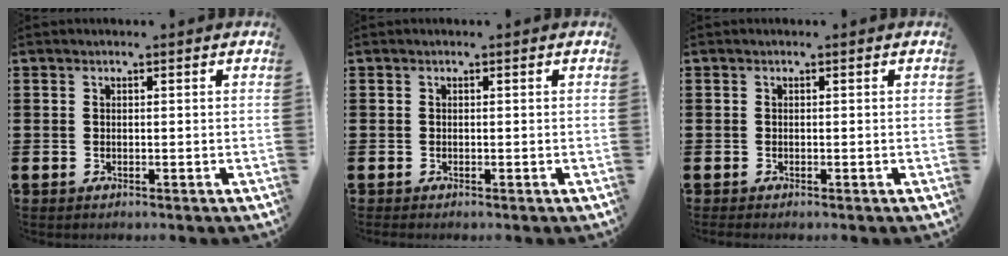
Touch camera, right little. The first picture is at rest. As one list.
[{"total": 0.0}, {"total": 0.0}]